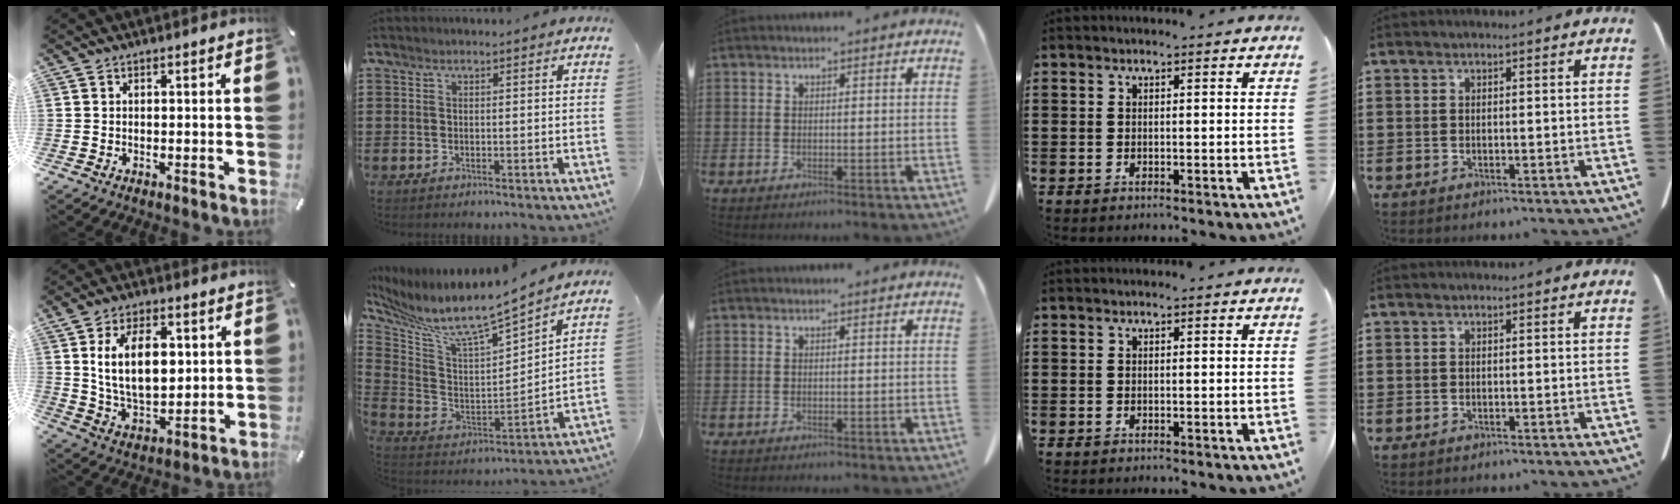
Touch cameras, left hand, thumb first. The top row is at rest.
{"thumb": {"total": 14.0, "force": [3.3, 8.4, 10.8], "torque": [-0.204, -0.002, 0.055]}, "index": {"total": 7.6, "force": [6.6, 0.1, 3.8], "torque": [-0.106, -0.065, 0.104]}}